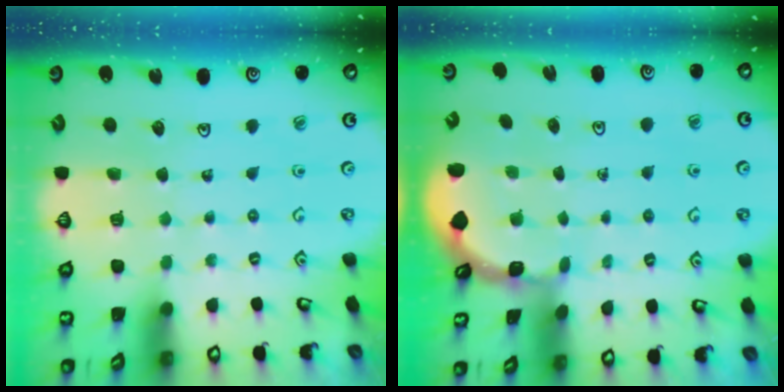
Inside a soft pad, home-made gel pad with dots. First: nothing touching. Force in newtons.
{"total": 1.5, "press": 1.5, "slide": 0.2}